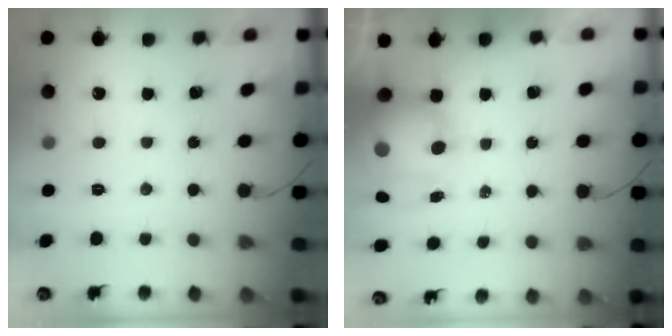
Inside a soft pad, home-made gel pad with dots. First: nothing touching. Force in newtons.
{"total": 13.3, "press": 12.9, "slide": 3.3}